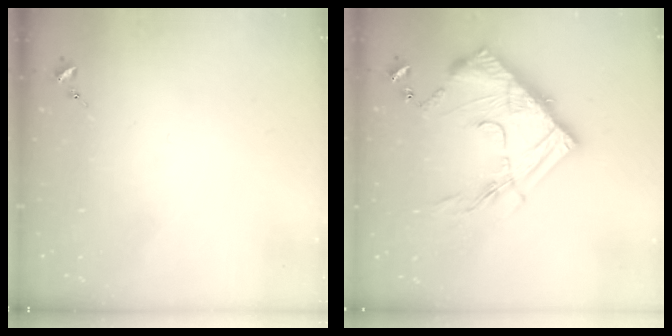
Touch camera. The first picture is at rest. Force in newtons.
{"total": 21.5, "press": 21.4, "slide": 1.6}